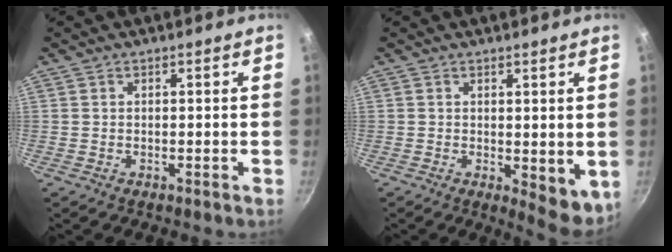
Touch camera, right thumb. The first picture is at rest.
{"total": 6.3, "force": [0.2, 2.8, 5.7], "torque": [-0.061, -0.008, 0.010]}